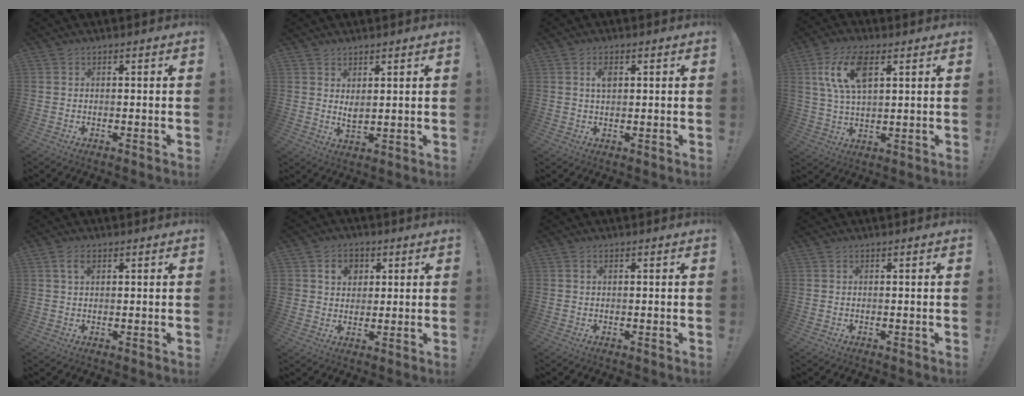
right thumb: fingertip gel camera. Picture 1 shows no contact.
{"total": 3.7, "force": [2.7, 1.5, 2.0], "torque": [-0.024, -0.022, 0.046]}
{"total": 3.0, "force": [1.0, 1.8, 2.2], "torque": [-0.040, 0.001, 0.014]}
{"total": 12.1, "force": [4.9, 6.1, 9.2], "torque": [-0.184, 0.001, 0.091]}
{"total": 3.1, "force": [1.4, 1.8, 2.2], "torque": [-0.038, 0.000, 0.024]}
{"total": 7.4, "force": [2.5, 6.5, 2.5], "torque": [-0.043, -0.005, 0.050]}
{"total": 0.7, "force": [0.3, 0.4, 0.6], "torque": [-0.018, 0.005, 0.007]}
{"total": 0.0}